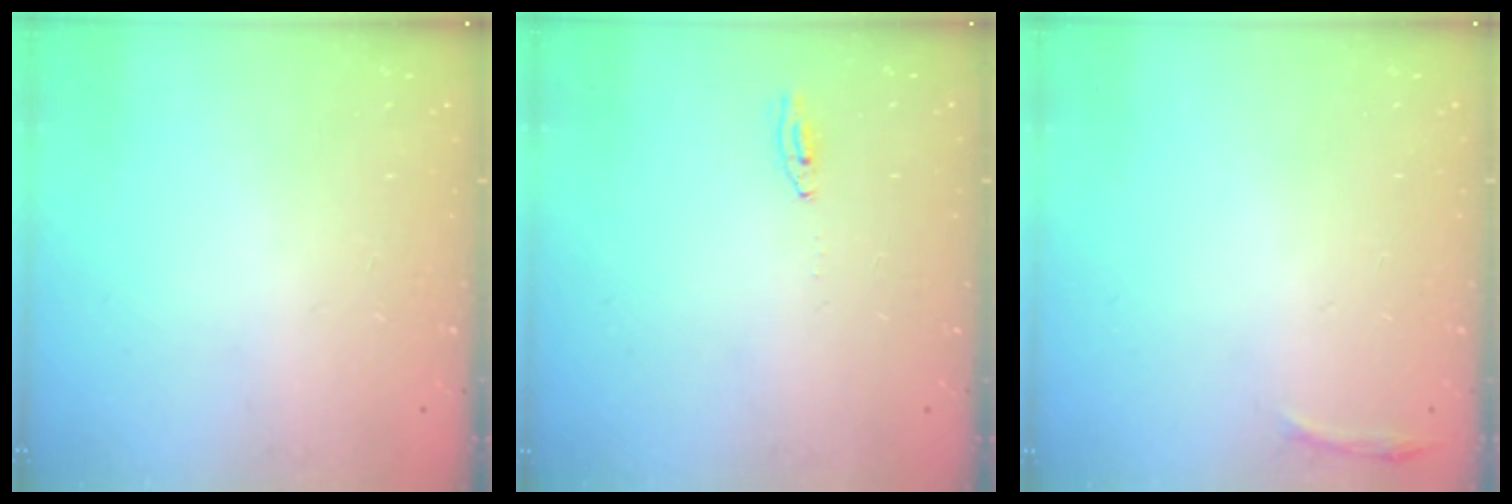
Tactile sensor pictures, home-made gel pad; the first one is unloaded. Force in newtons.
{"total": 2.0, "press": 2.0, "slide": 0.2}
{"total": 3.0, "press": 1.9, "slide": 2.3}